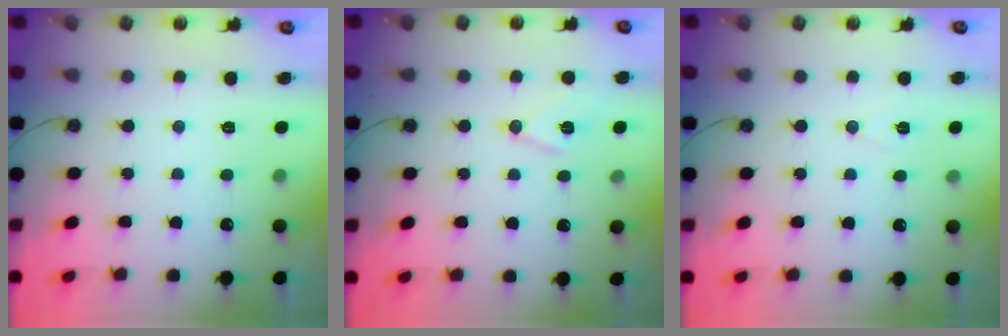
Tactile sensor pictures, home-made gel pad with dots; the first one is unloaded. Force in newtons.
{"total": 9.4, "press": 8.7, "slide": 3.5}
{"total": 6.1, "press": 4.3, "slide": 4.4}